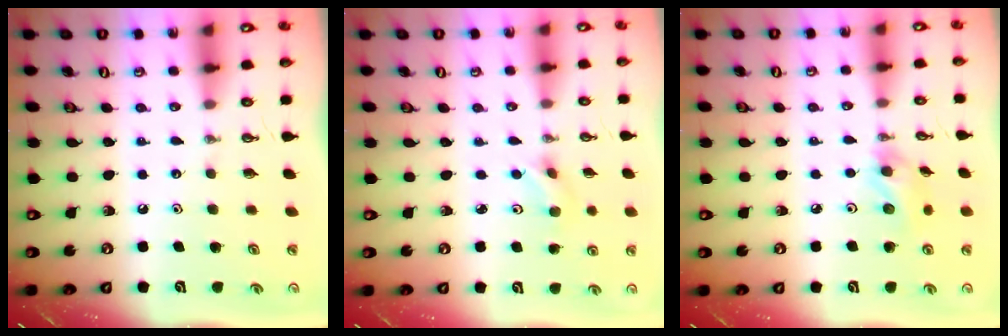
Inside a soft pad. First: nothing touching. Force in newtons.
{"total": 2.9, "press": 2.8, "slide": 0.6}
{"total": 9.4, "press": 9.3, "slide": 1.1}